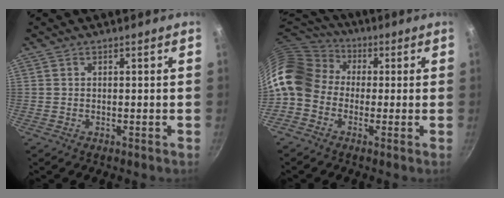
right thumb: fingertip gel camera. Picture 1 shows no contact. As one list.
[{"total": 15.9, "force": [0.4, 13.0, 9.2], "torque": [-0.173, 0.042, -0.014]}]